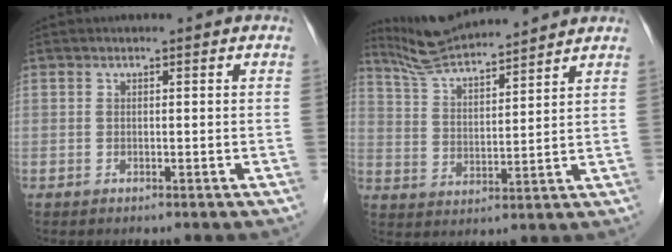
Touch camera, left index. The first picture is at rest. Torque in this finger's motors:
{"motor_torque": [0.39, -0.31, 0.15, 0.11]}